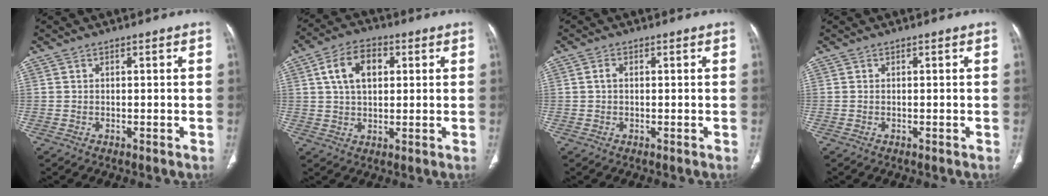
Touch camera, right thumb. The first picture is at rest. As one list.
[{"total": 9.3, "force": [2.6, 5.9, 6.7], "torque": [-0.107, 0.008, 0.043]}, {"total": 1.3, "force": [0.1, 0.9, 1.0], "torque": [-0.018, 0.004, 0.001]}, {"total": 0.0}]